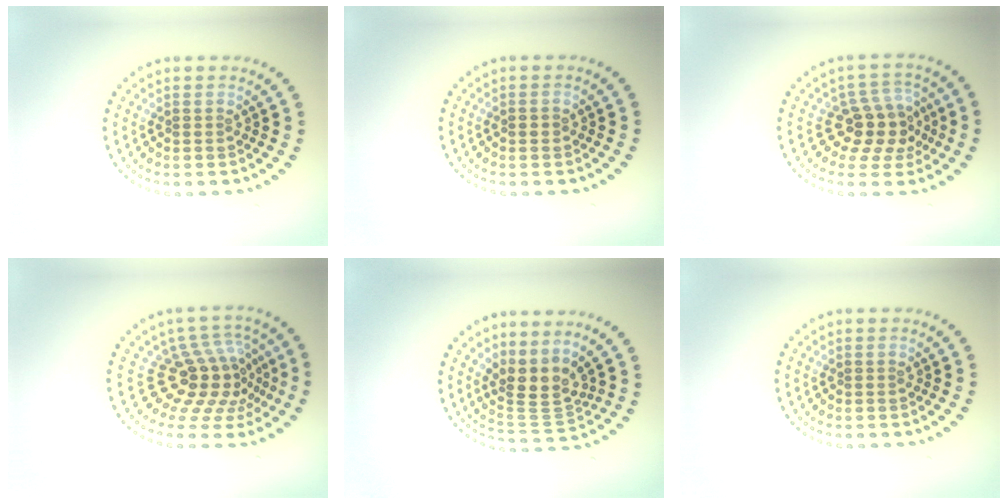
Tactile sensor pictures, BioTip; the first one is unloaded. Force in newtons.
{"total": 1.0, "press": 1.0, "slide": 0.2}
{"total": 4.0, "press": 3.5, "slide": 1.8}
{"total": 5.0, "press": 3.6, "slide": 3.4}
{"total": 3.6, "press": 2.6, "slide": 2.6}
{"total": 0.0}